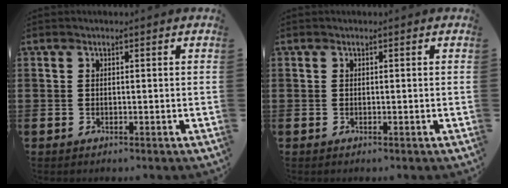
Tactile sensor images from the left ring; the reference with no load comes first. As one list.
[{"total": 0.0}]